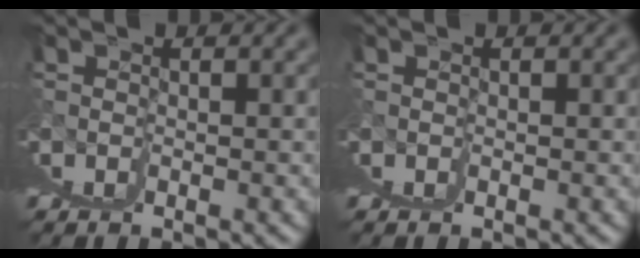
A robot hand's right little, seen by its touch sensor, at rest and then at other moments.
{"total": 0.0}